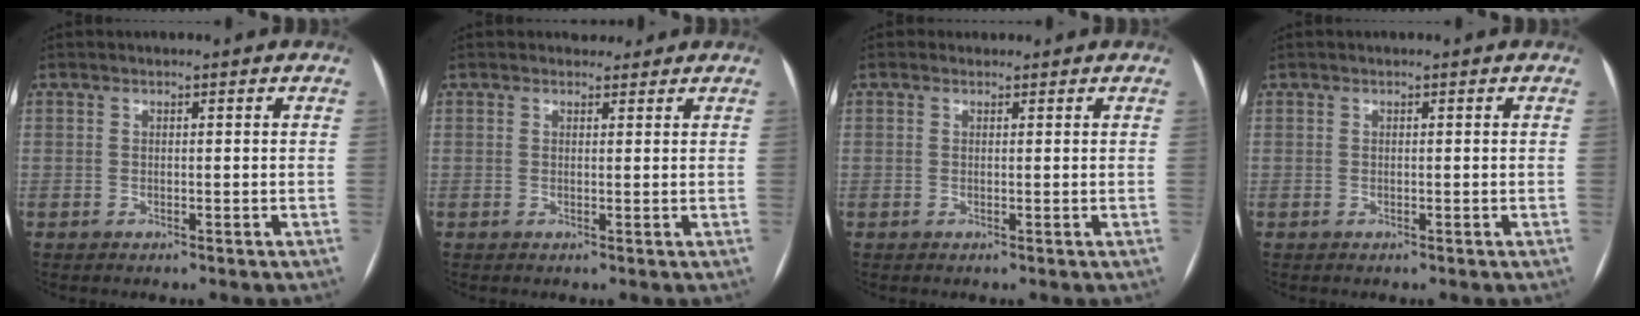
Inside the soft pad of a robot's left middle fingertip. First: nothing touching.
{"total": 1.8, "force": [1.5, 0.9, 0.0], "torque": [0.003, 0.004, 0.020]}
{"total": 0.6, "force": [0.5, 0.4, 0.0], "torque": [-0.001, 0.002, 0.005]}
{"total": 0.0}